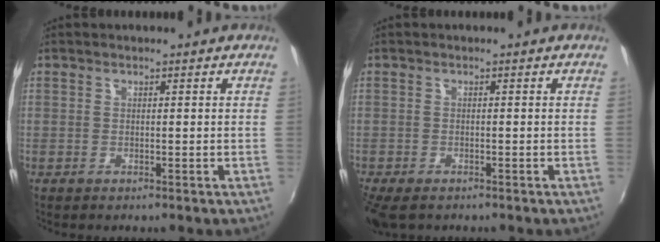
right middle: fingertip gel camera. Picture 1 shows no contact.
{"total": 4.9, "force": [-3.7, 1.8, 2.6], "torque": [-0.063, -0.025, -0.066]}